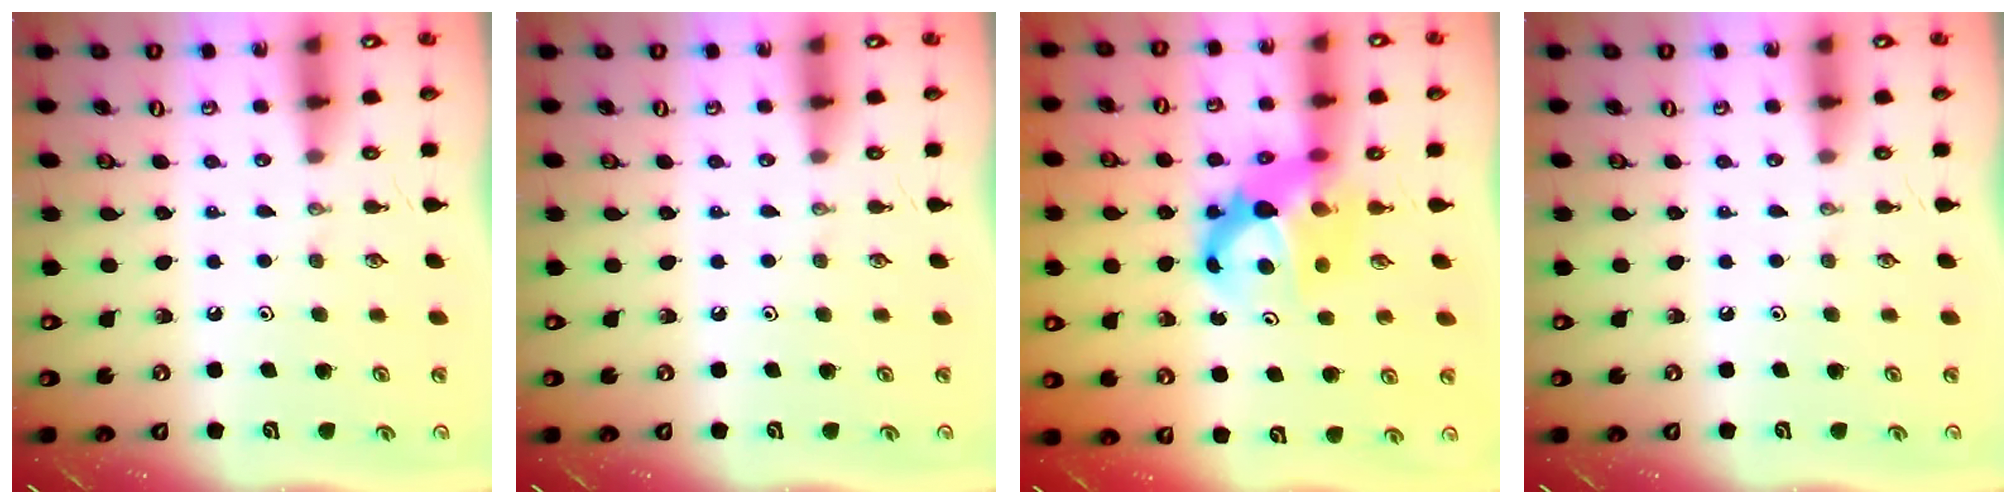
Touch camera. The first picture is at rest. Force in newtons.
{"total": 0.0}
{"total": 7.7, "press": 7.7, "slide": 0.5}
{"total": 0.0}